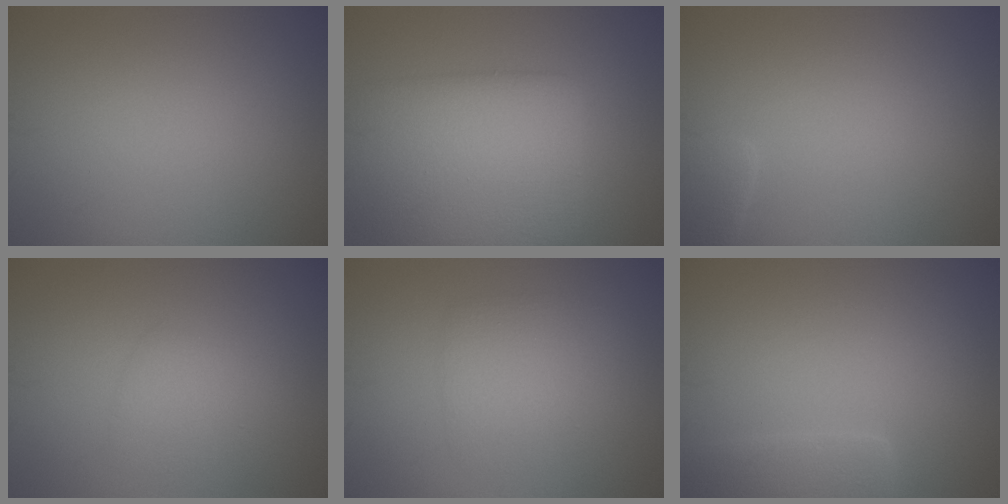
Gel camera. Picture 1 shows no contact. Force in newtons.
{"total": 9.2, "press": 9.2, "slide": 0.6}
{"total": 1.7, "press": 1.7, "slide": 0.2}
{"total": 2.0, "press": 2.0, "slide": 0.2}
{"total": 2.8, "press": 2.8, "slide": 0.0}
{"total": 3.1, "press": 3.1, "slide": 0.3}